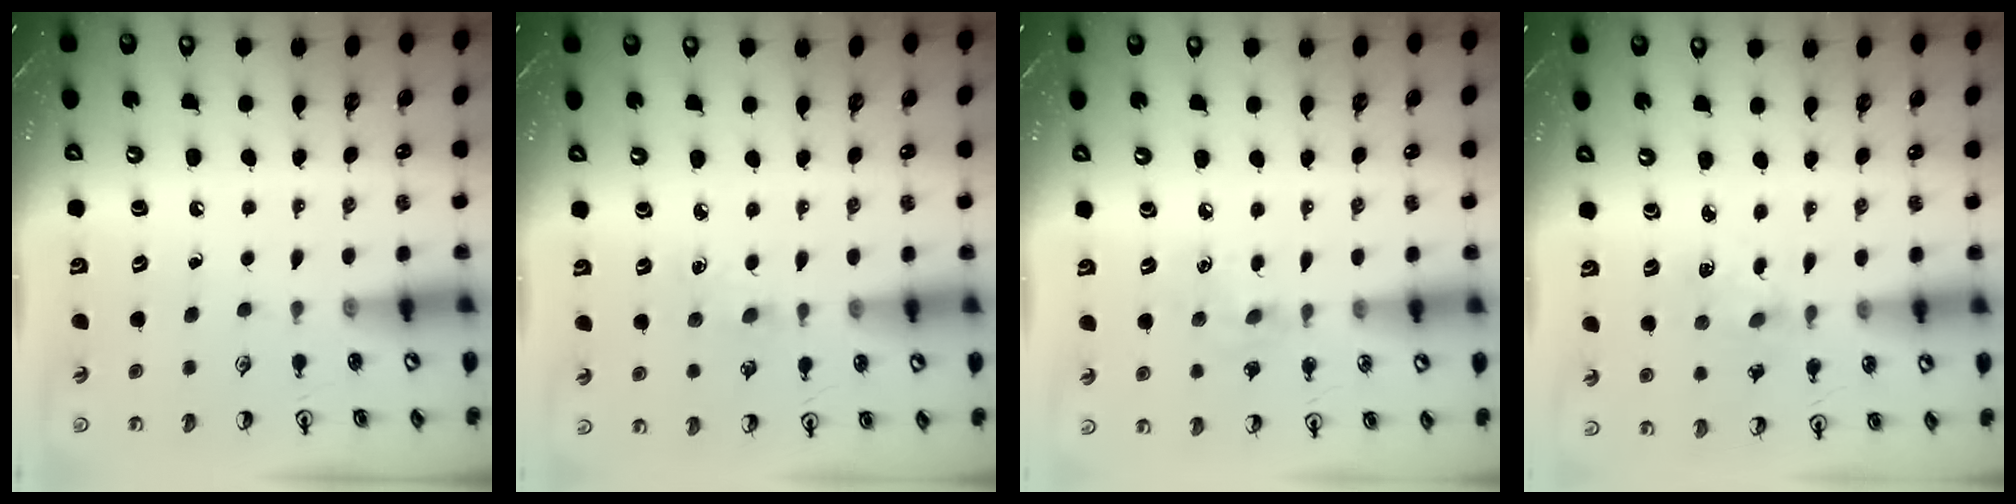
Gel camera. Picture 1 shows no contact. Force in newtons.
{"total": 2.8, "press": 2.8, "slide": 0.4}
{"total": 8.0, "press": 7.9, "slide": 0.8}
{"total": 2.0, "press": 2.0, "slide": 0.3}